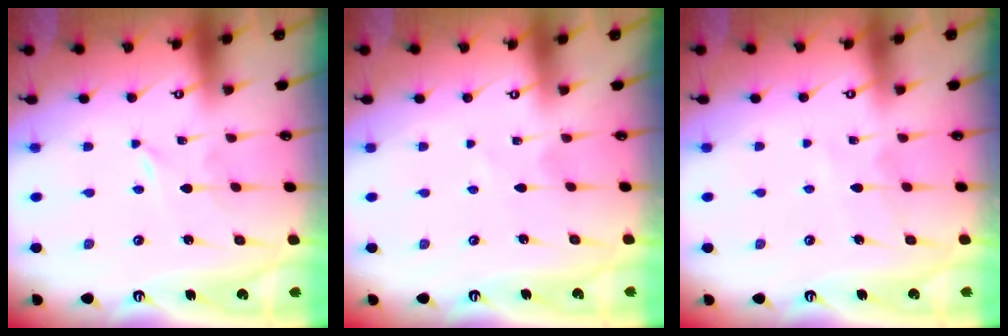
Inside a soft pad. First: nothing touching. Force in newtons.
{"total": 1.8, "press": 1.7, "slide": 0.3}
{"total": 6.0, "press": 6.0, "slide": 0.5}